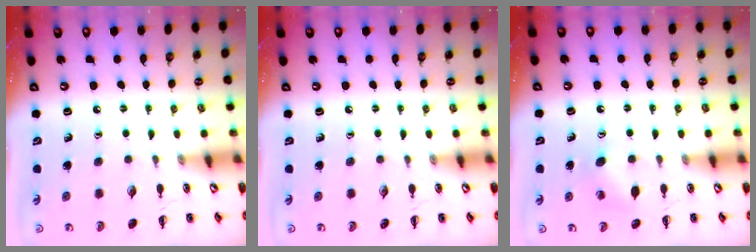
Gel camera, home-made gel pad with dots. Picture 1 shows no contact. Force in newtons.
{"total": 0.0}
{"total": 5.3, "press": 5.0, "slide": 1.5}